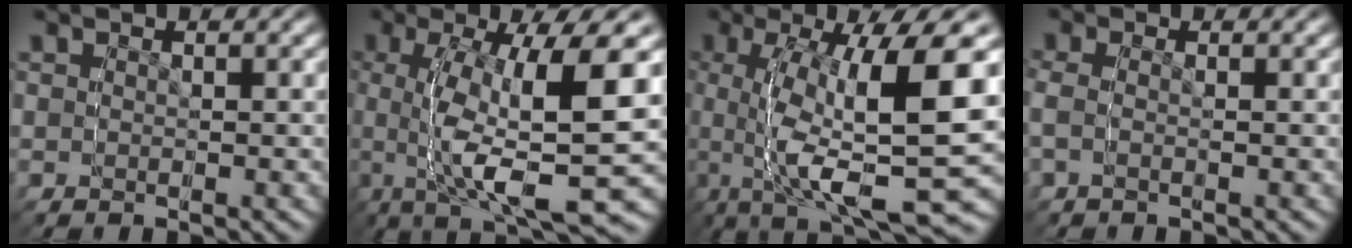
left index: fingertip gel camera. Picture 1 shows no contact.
{"total": 7.3, "force": [0.8, 0.8, 7.2], "torque": [-0.117, 0.051, 0.005]}
{"total": 9.5, "force": [0.8, 1.9, 9.3], "torque": [-0.138, 0.050, 0.008]}
{"total": 1.9, "force": [-1.2, -1.5, 0.2], "torque": [-0.005, 0.005, -0.021]}